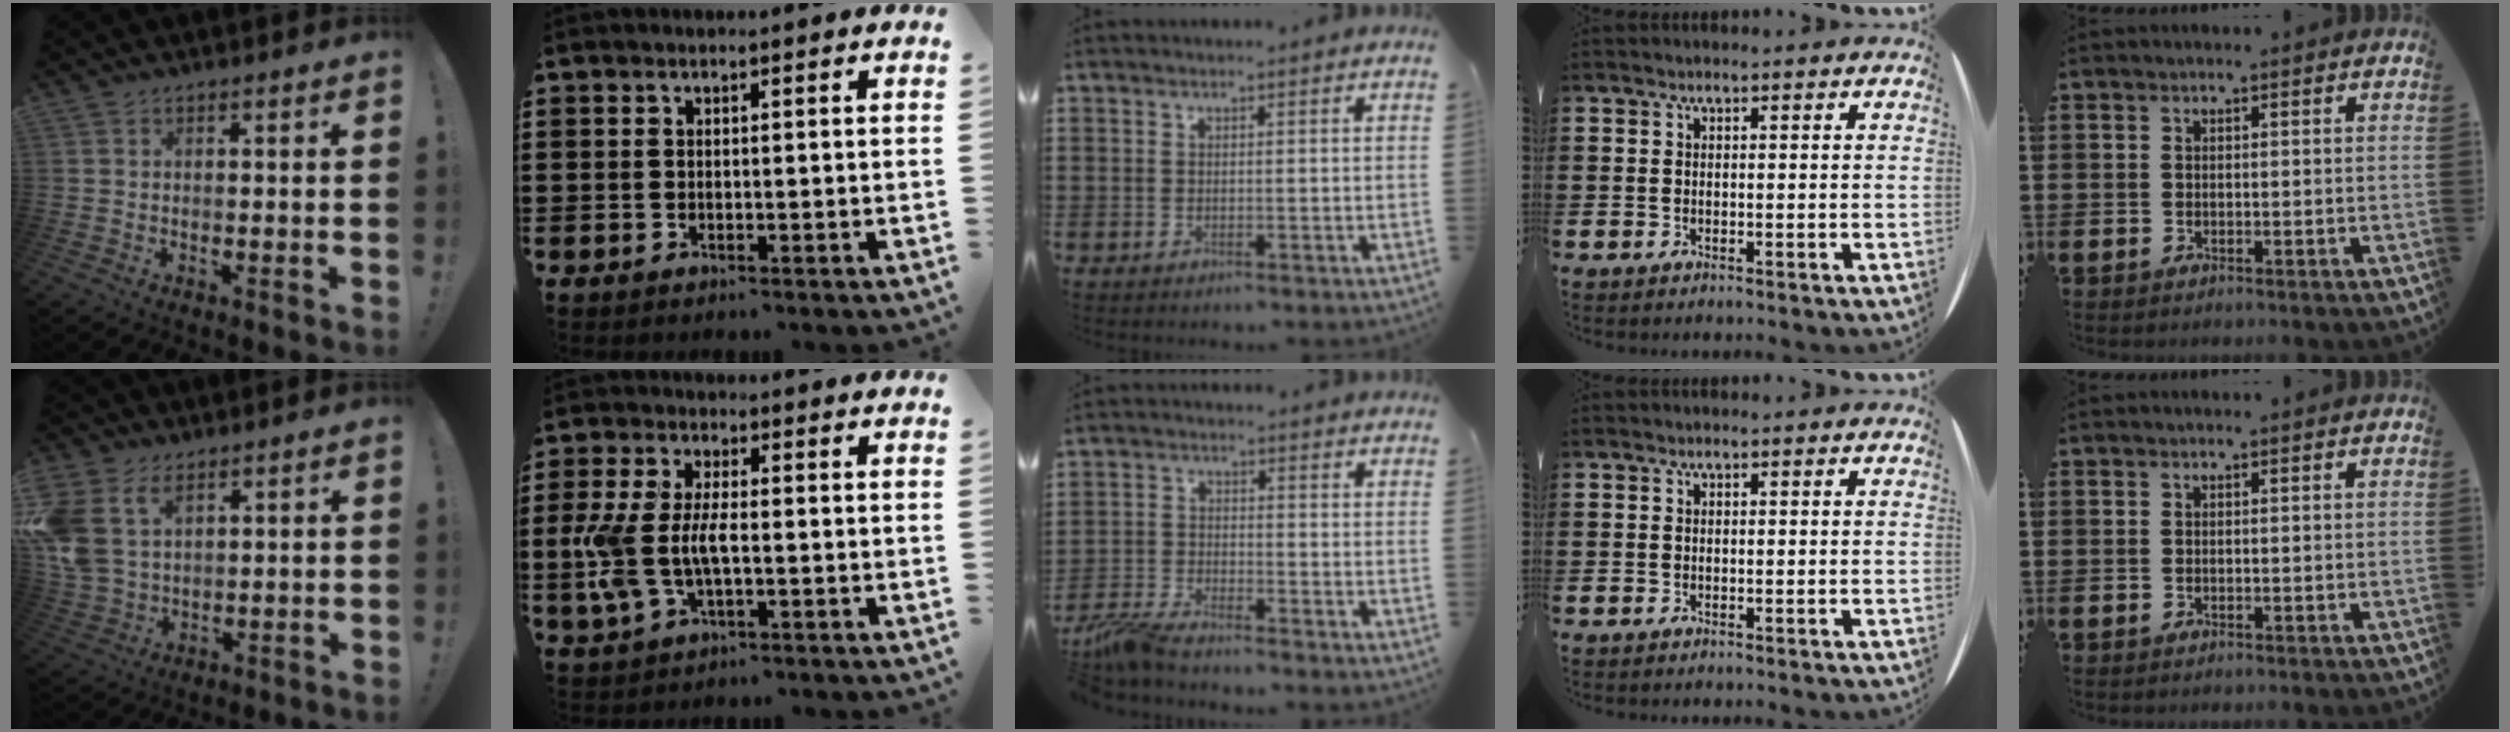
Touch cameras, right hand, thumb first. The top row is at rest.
{"thumb": {"total": 11.5, "force": [5.7, 7.5, 6.6], "torque": [-0.151, -0.025, 0.113]}, "index": {"total": 7.5, "force": [-1.0, 3.7, 6.5], "torque": [-0.164, -0.008, -0.028]}, "middle": {"total": 4.6, "force": [-4.2, 0.2, 1.8], "torque": [-0.060, -0.013, -0.087]}}